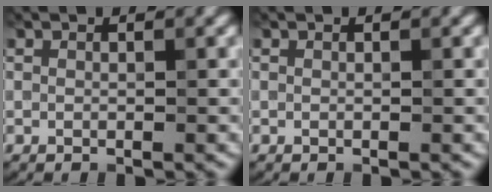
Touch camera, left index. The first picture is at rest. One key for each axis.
{"total": 0.0}